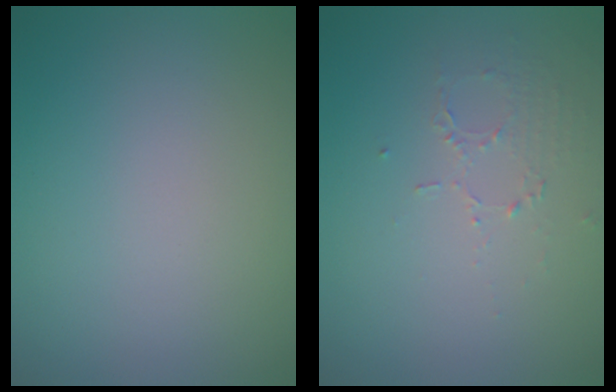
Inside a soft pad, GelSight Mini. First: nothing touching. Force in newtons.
{"total": 1.3, "press": 0.6, "slide": 1.1}